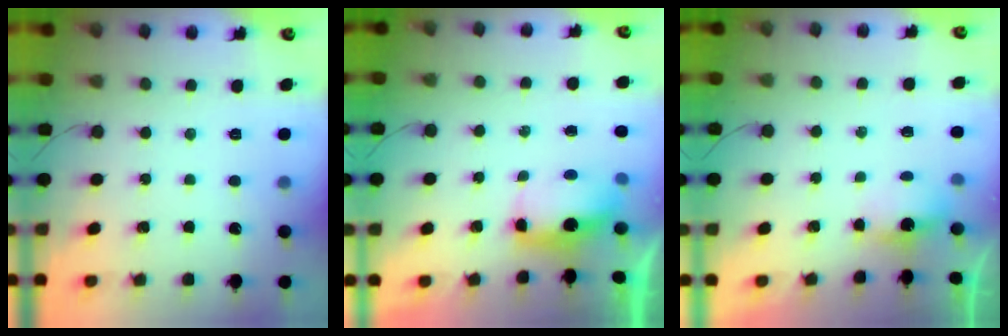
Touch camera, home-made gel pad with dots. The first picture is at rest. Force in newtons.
{"total": 5.8, "press": 5.8, "slide": 0.4}
{"total": 3.6, "press": 3.5, "slide": 1.0}